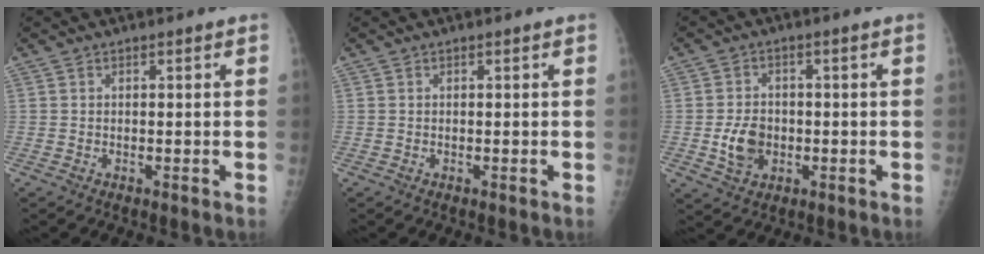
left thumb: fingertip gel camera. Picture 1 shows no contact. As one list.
[{"total": 0.0}, {"total": 6.2, "force": [-1.3, 4.7, 3.8], "torque": [-0.052, 0.006, -0.019]}]